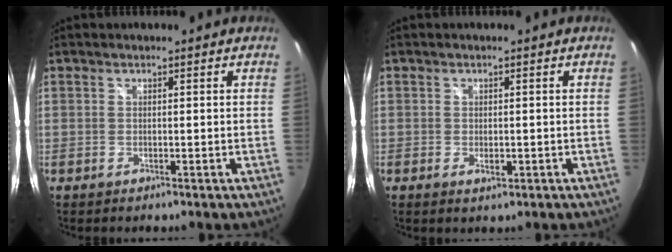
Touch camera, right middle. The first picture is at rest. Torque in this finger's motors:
{"motor_torque": [1.08, -1.06, 0.04, 0.06]}